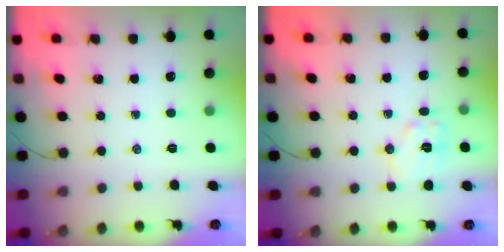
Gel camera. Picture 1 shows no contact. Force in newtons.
{"total": 7.7, "press": 7.7, "slide": 0.7}